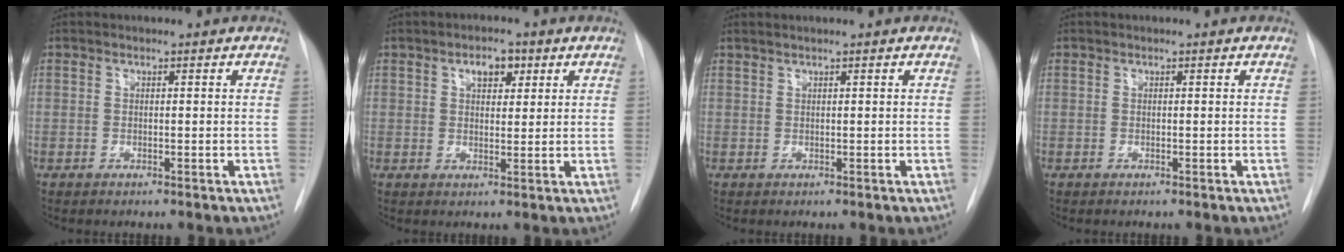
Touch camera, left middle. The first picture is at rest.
{"total": 3.7, "force": [1.8, 2.0, 2.6], "torque": [-0.039, 0.007, 0.026]}
{"total": 1.0, "force": [0.8, -0.2, 0.5], "torque": [-0.015, 0.009, 0.020]}
{"total": 0.0}